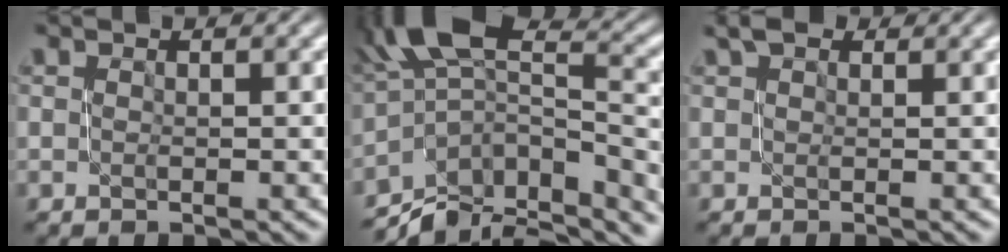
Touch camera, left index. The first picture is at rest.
{"total": 10.4, "force": [-6.1, 4.6, 7.1], "torque": [-0.126, 0.024, -0.088]}
{"total": 2.1, "force": [1.6, 0.8, 1.1], "torque": [-0.018, 0.003, 0.022]}